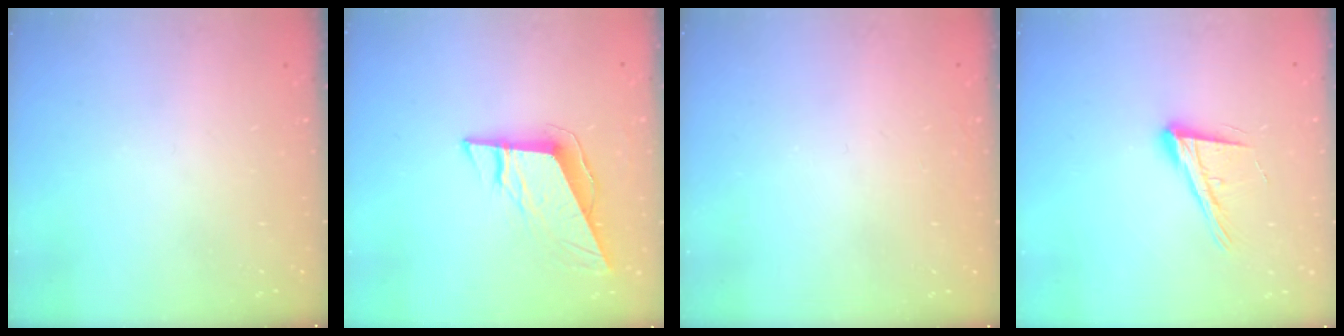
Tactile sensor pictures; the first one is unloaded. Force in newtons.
{"total": 9.5, "press": 9.4, "slide": 1.7}
{"total": 1.5, "press": 1.5, "slide": 0.1}
{"total": 14.6, "press": 14.0, "slide": 3.9}